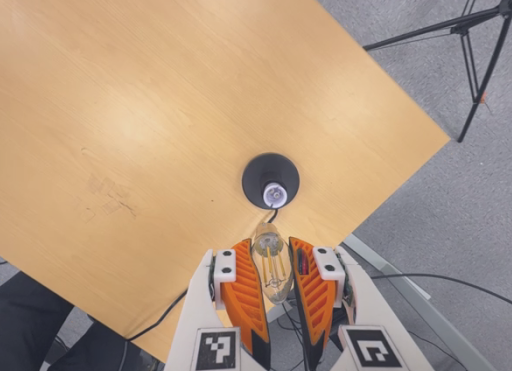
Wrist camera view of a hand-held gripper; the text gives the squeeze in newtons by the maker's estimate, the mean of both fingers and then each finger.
{"total": 21.6, "left": 26.0, "right": 17.2}